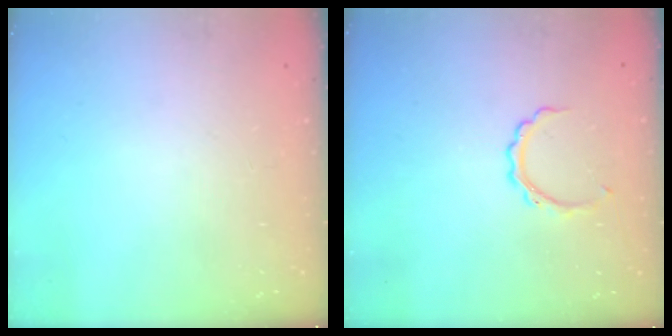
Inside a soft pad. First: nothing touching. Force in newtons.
{"total": 4.6, "press": 4.5, "slide": 0.7}